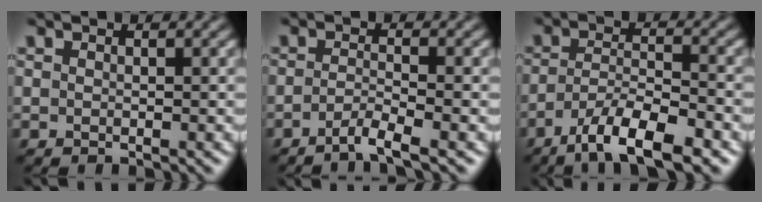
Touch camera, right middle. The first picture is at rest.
{"total": 2.3, "force": [-1.4, 0.2, 1.7], "torque": [-0.026, 0.001, -0.039]}
{"total": 7.4, "force": [-5.1, 1.8, 5.0], "torque": [-0.084, -0.001, -0.089]}